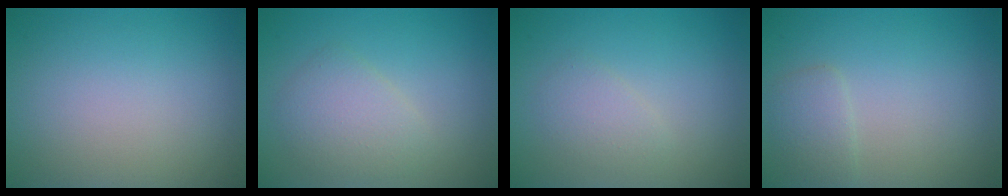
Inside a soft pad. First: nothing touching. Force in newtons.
{"total": 2.8, "press": 2.8, "slide": 0.2}
{"total": 1.6, "press": 1.6, "slide": 0.0}
{"total": 1.7, "press": 1.7, "slide": 0.1}